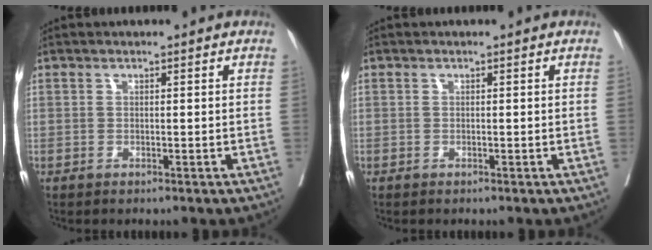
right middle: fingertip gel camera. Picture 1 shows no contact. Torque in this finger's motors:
{"motor_torque": [0.74, -0.47, -0.08, -0.21]}